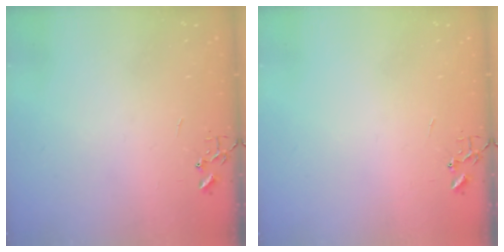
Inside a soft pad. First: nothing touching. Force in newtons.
{"total": 0.0}